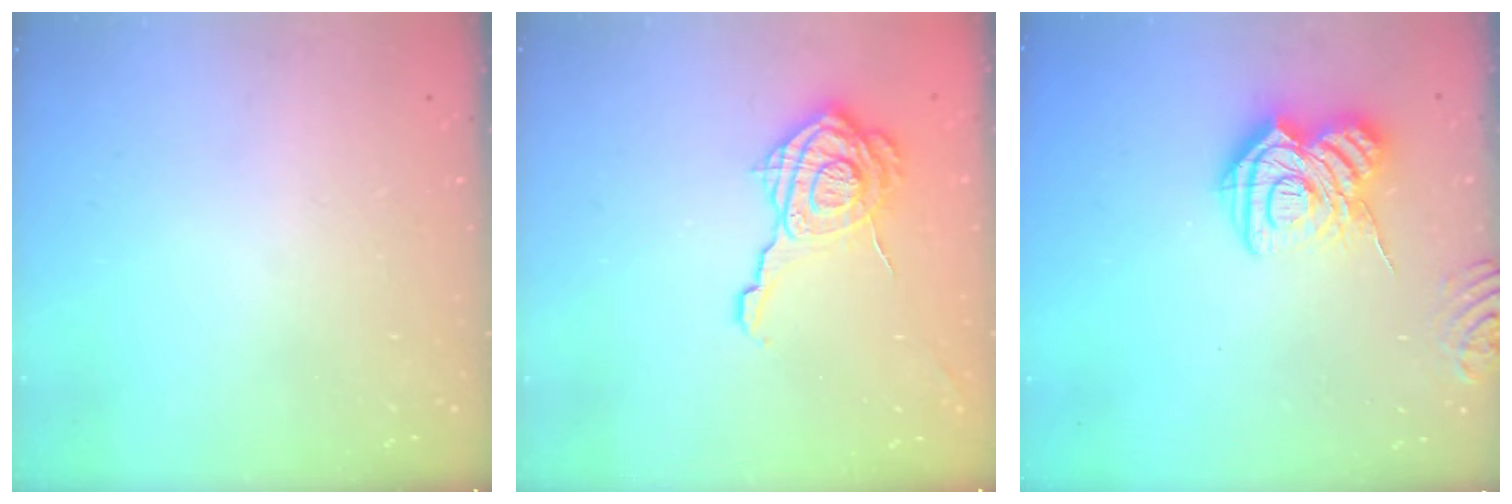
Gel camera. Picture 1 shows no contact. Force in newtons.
{"total": 16.6, "press": 16.6, "slide": 0.7}
{"total": 14.9, "press": 14.8, "slide": 1.4}